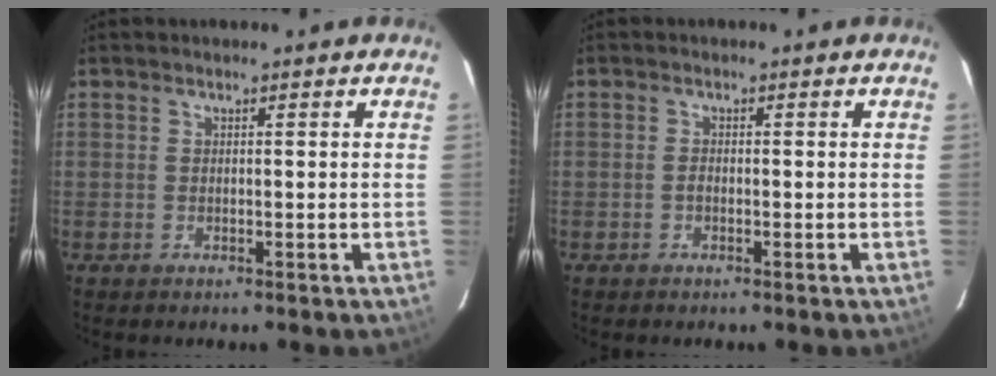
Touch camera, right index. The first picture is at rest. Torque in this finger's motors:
{"motor_torque": [0.17, 0.14, 0.02, -0.05]}